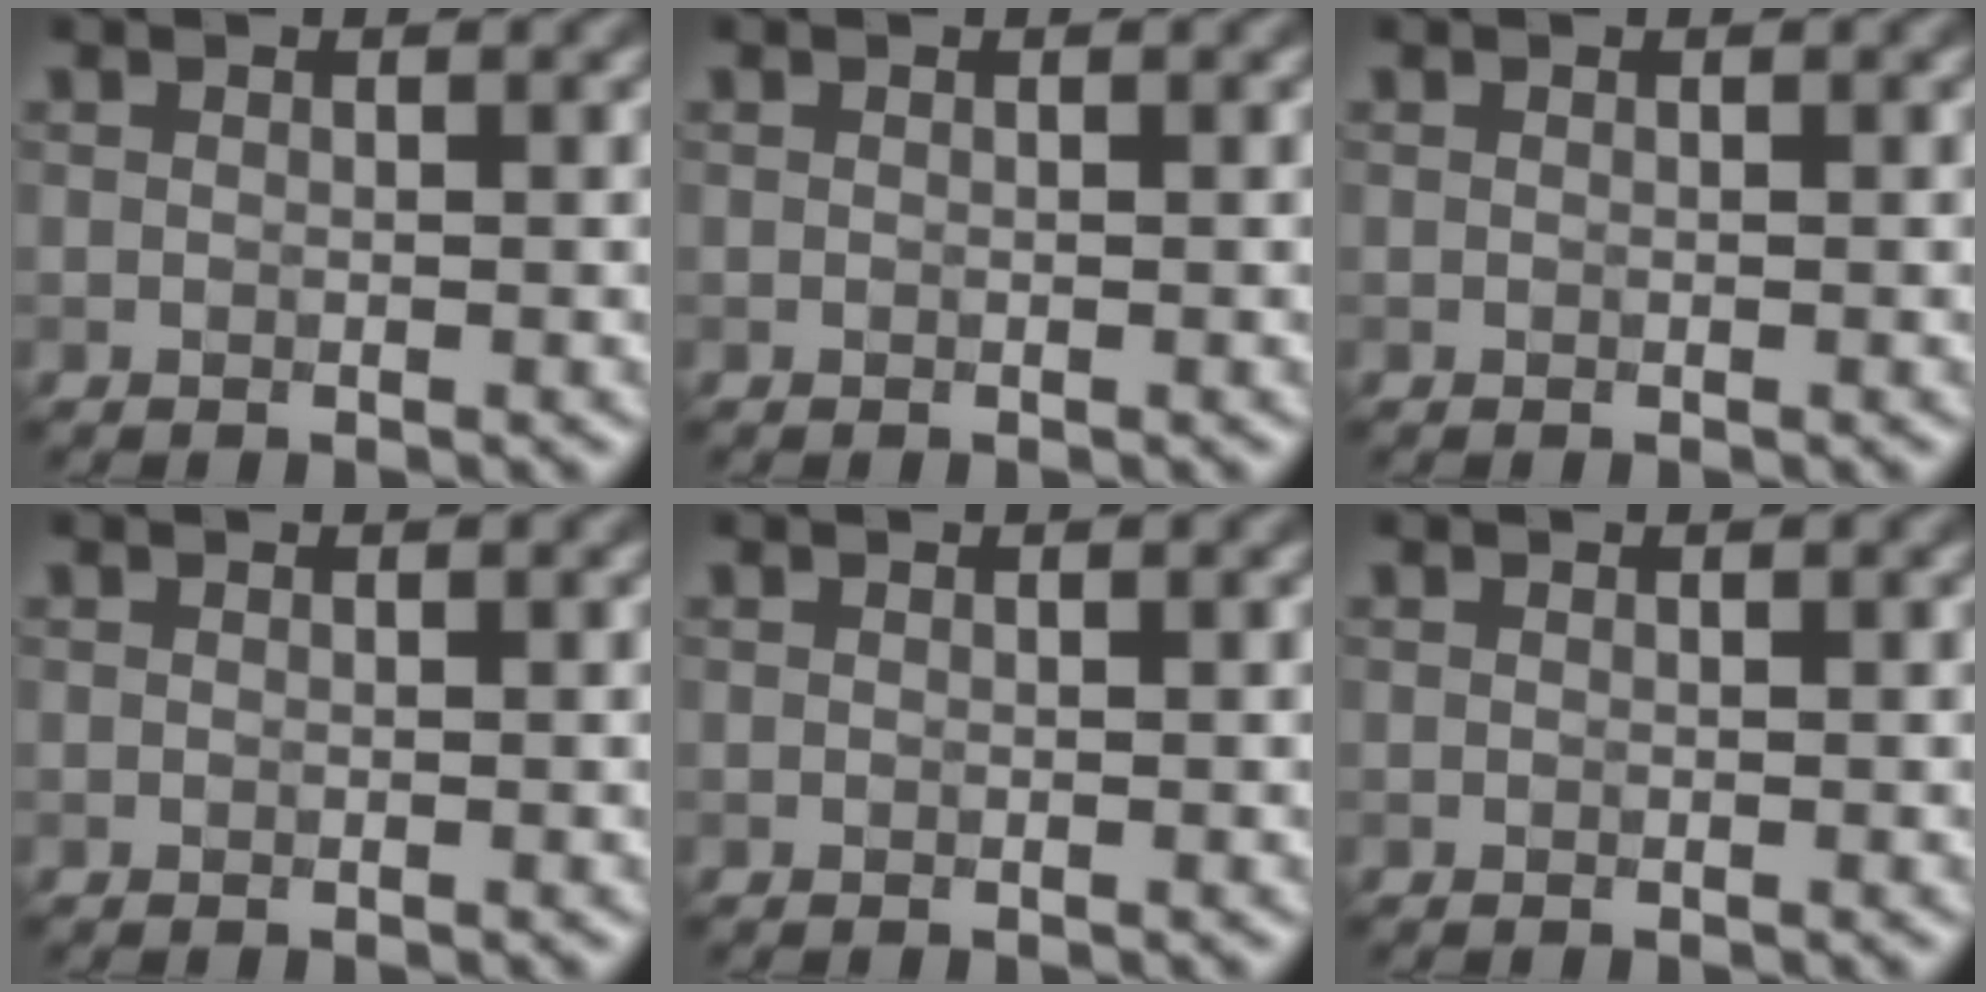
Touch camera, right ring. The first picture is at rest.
{"total": 0.0}
{"total": 0.0}
{"total": 0.0}
{"total": 0.0}
{"total": 0.0}